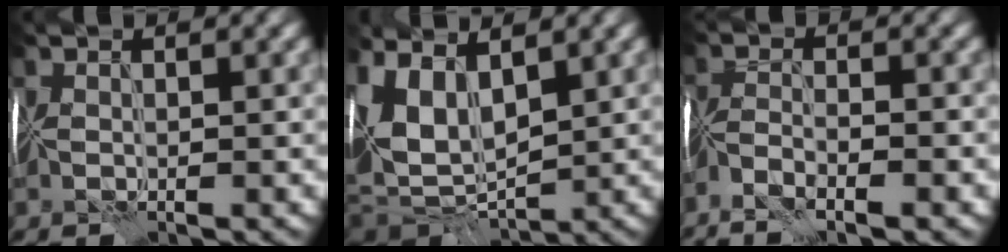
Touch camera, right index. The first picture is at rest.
{"total": 8.9, "force": [1.3, 5.4, 7.0], "torque": [-0.148, -0.010, 0.029]}
{"total": 4.7, "force": [-3.3, 1.2, 3.2], "torque": [-0.064, 0.000, -0.067]}